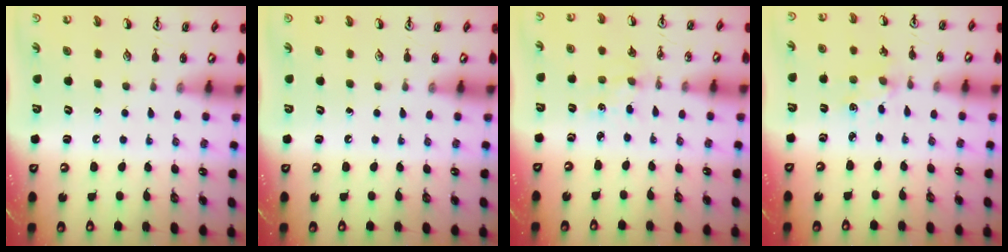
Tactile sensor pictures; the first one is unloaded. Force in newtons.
{"total": 0.0}
{"total": 2.6, "press": 2.6, "slide": 0.3}
{"total": 2.2, "press": 2.2, "slide": 0.2}